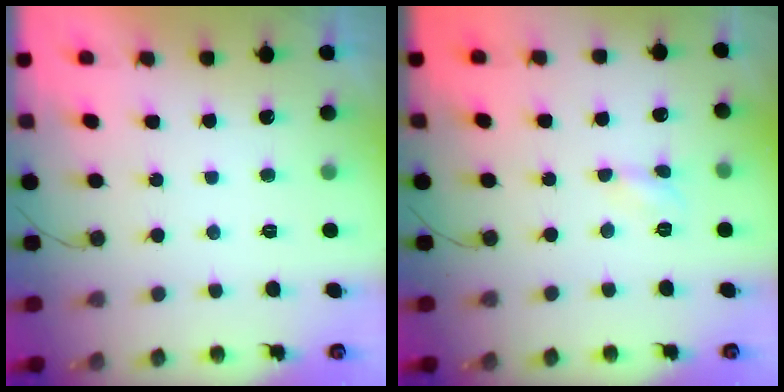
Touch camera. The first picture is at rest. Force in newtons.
{"total": 2.9, "press": 2.9, "slide": 0.4}